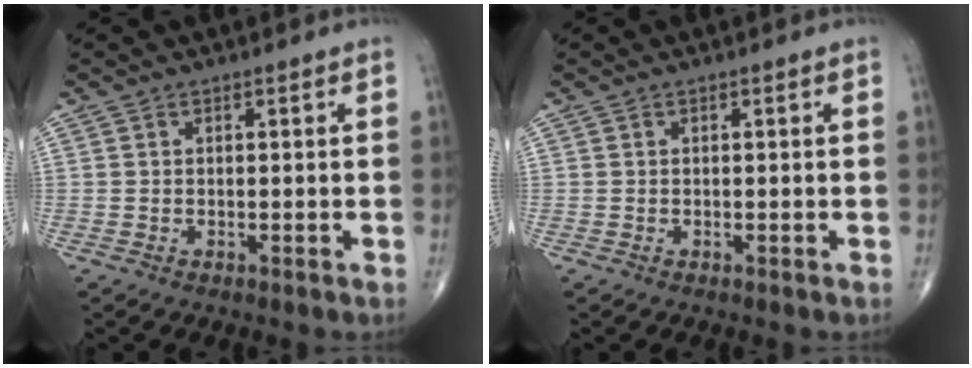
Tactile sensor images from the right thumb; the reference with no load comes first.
{"total": 0.0}